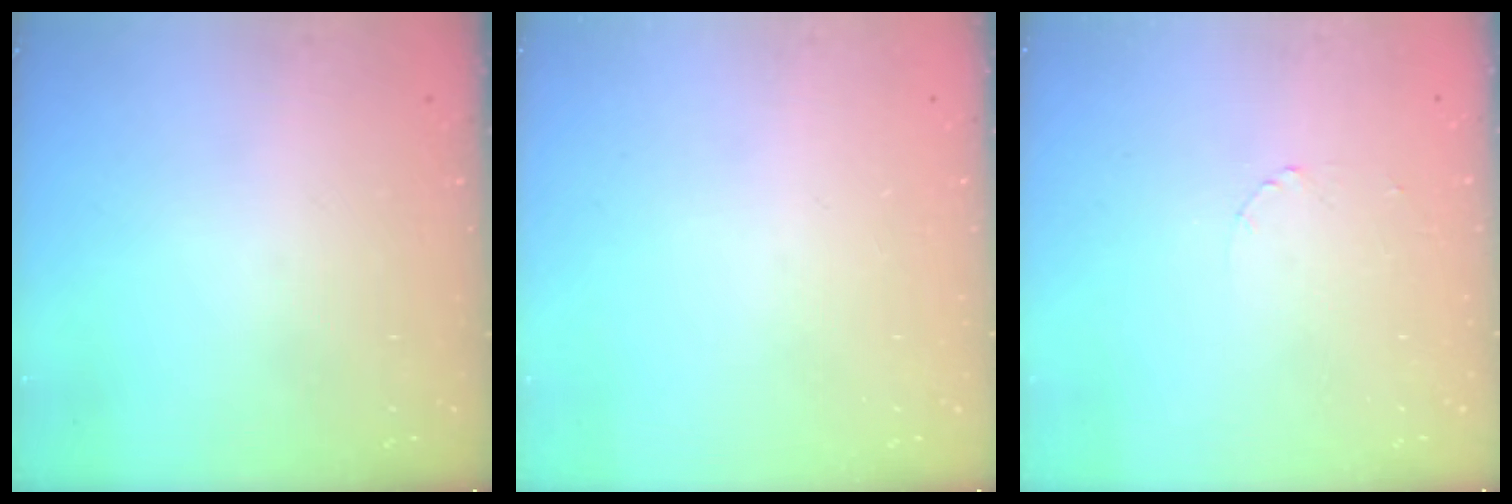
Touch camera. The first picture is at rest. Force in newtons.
{"total": 0.0}
{"total": 1.3, "press": 1.3, "slide": 0.1}